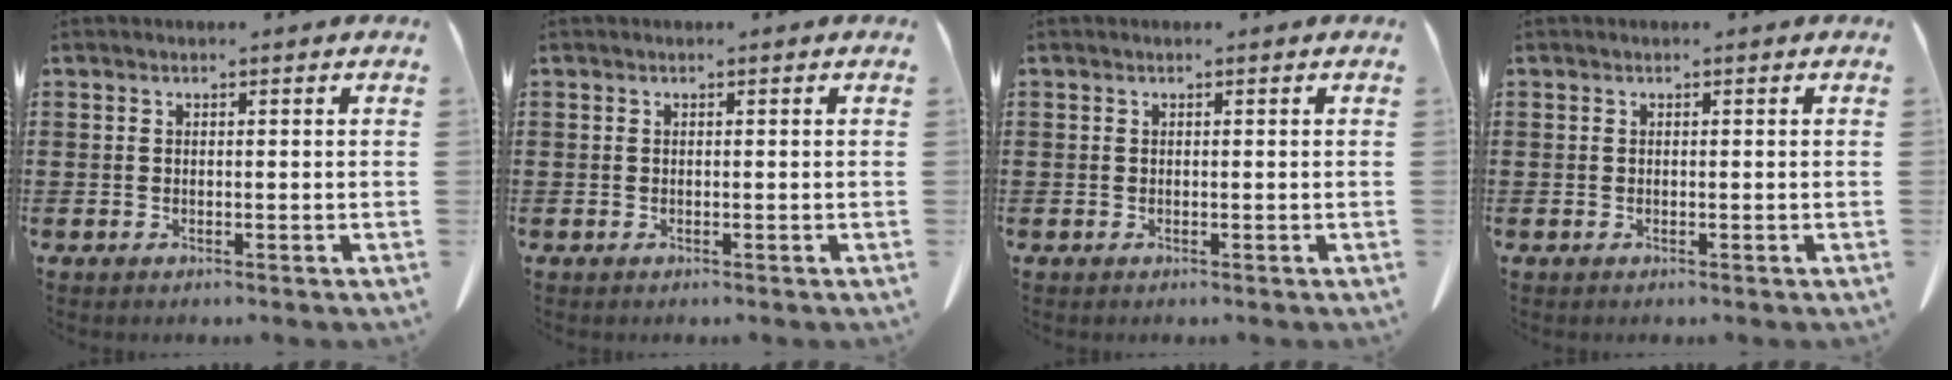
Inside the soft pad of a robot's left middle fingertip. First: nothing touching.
{"total": 0.0}
{"total": 0.0}
{"total": 0.0}